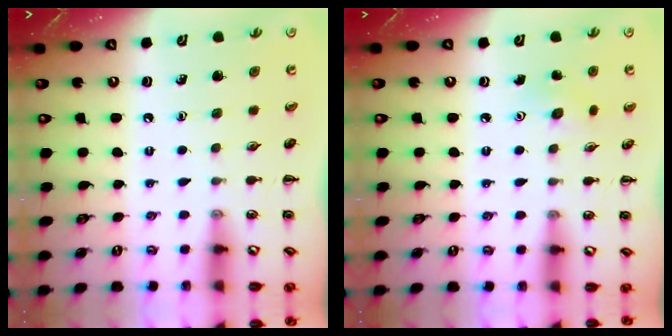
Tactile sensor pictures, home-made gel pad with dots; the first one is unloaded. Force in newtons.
{"total": 3.6, "press": 3.5, "slide": 0.9}